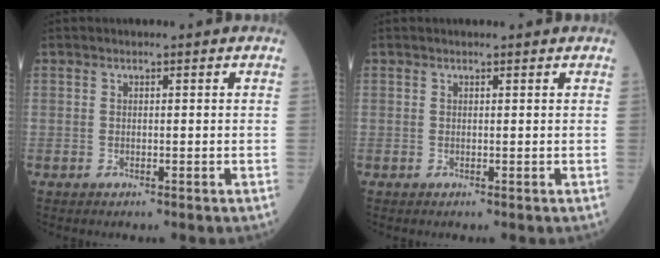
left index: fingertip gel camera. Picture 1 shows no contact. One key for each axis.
{"total": 1.0, "fx": 1.0, "fy": 0.1, "fz": 0.2, "tx": -0.008, "ty": 0.006, "tz": 0.012}